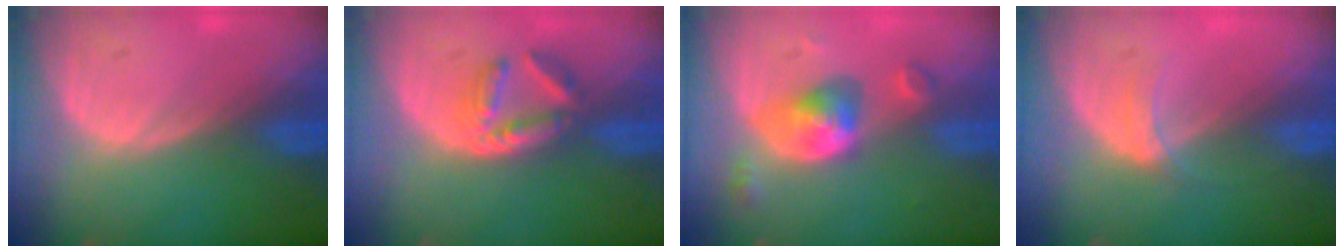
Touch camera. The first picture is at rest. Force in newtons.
{"total": 6.0, "press": 5.2, "slide": 3.1}
{"total": 5.6, "press": 5.4, "slide": 1.8}
{"total": 2.6, "press": 2.2, "slide": 1.4}